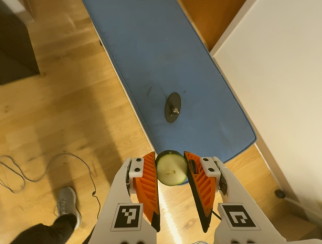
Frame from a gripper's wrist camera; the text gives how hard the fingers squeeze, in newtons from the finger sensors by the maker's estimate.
{"total": 7.2, "left": 6.9, "right": 7.4}